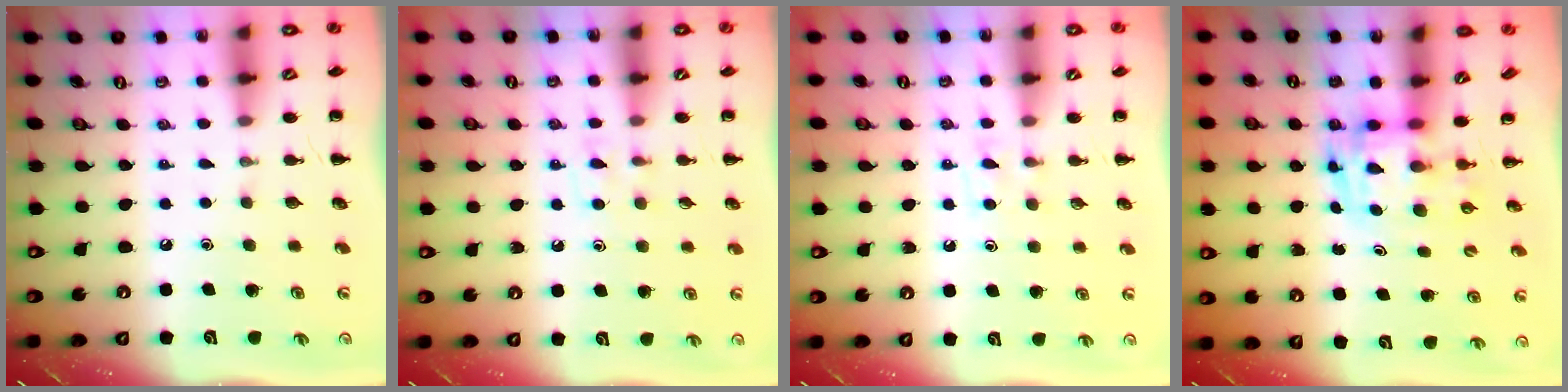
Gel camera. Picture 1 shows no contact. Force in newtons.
{"total": 4.7, "press": 4.3, "slide": 1.8}
{"total": 3.9, "press": 3.5, "slide": 1.7}
{"total": 3.4, "press": 3.4, "slide": 0.6}